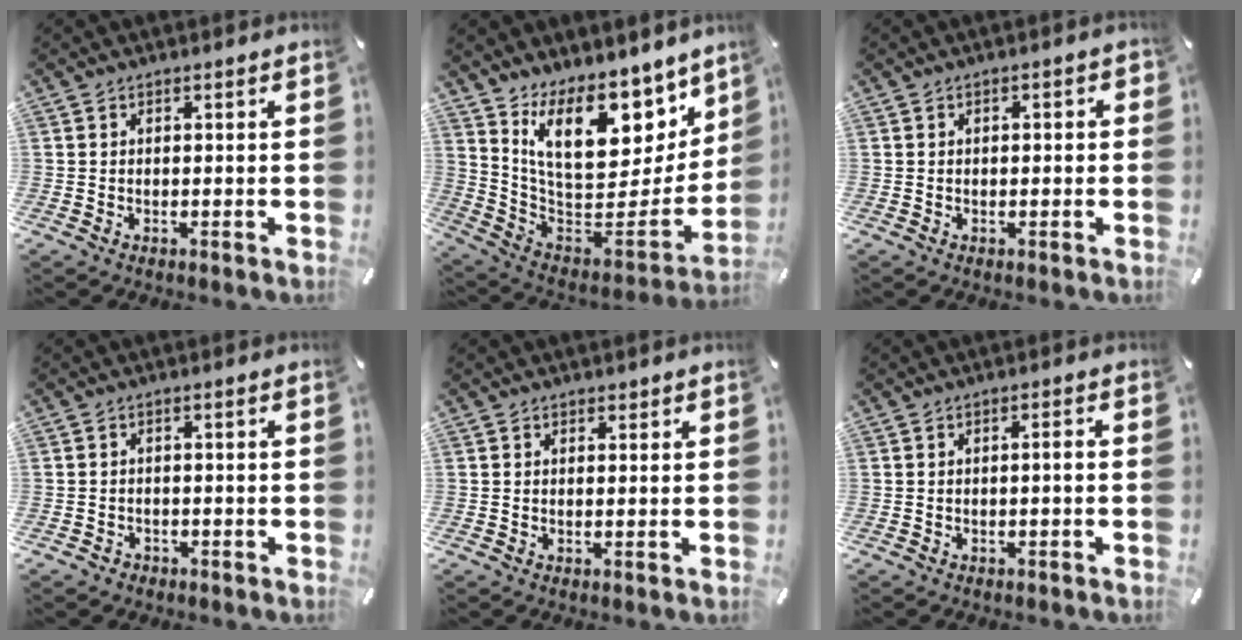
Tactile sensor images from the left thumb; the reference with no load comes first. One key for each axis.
{"total": 18.7, "fx": 11.7, "fy": 10.3, "fz": 10.3, "tx": -0.151, "ty": -0.102, "tz": 0.211}
{"total": 1.3, "fx": -0.3, "fy": 0.7, "fz": 1.0, "tx": -0.017, "ty": 0.004, "tz": -0.007}
{"total": 1.6, "fx": -1.1, "fy": 1.1, "fz": 0.1, "tx": -0.005, "ty": 0.005, "tz": -0.026}
{"total": 0.7, "fx": 0.5, "fy": 0.6, "fz": 0.1, "tx": 0.005, "ty": -0.002, "tz": 0.007}
{"total": 1.6, "fx": -0.4, "fy": 0.1, "fz": 1.5, "tx": -0.027, "ty": 0.000, "tz": -0.007}